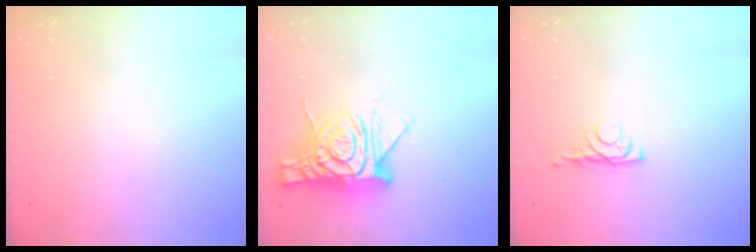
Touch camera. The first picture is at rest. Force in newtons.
{"total": 13.0, "press": 13.0, "slide": 1.4}
{"total": 4.0, "press": 3.9, "slide": 0.6}